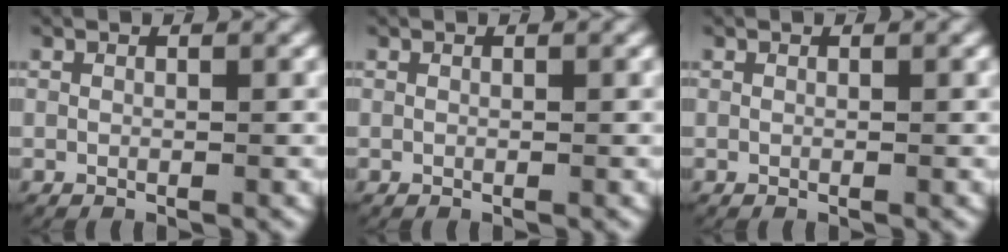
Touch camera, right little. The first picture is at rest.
{"total": 0.0}
{"total": 0.0}